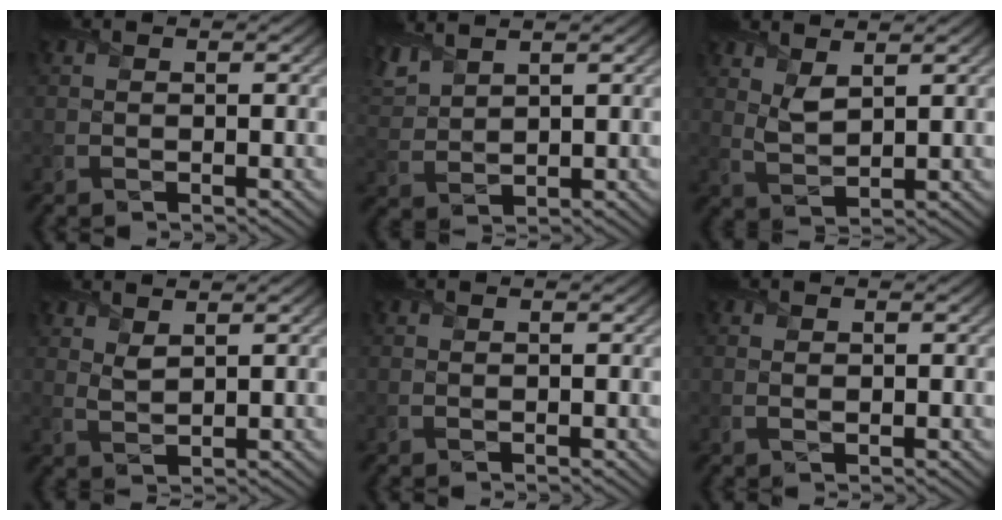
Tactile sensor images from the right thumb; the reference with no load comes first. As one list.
[{"total": 5.0, "force": [4.2, 1.5, 2.4], "torque": [-0.079, 0.017, 0.090]}, {"total": 3.6, "force": [2.5, 1.3, 2.2], "torque": [-0.060, -0.004, 0.059]}, {"total": 2.4, "force": [1.9, 0.7, 1.3], "torque": [-0.035, -0.002, 0.048]}, {"total": 0.0}, {"total": 0.8, "force": [0.4, 0.4, 0.6], "torque": [-0.014, -0.003, 0.010]}]